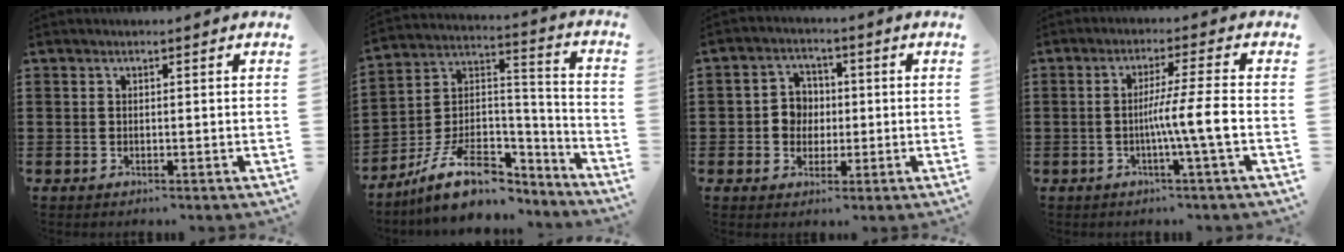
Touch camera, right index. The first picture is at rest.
{"total": 11.7, "force": [-7.7, 6.1, 6.4], "torque": [-0.134, 0.030, -0.142]}
{"total": 4.4, "force": [-0.2, 4.0, 1.8], "torque": [-0.049, 0.012, -0.007]}
{"total": 7.0, "force": [-1.5, -0.6, 6.9], "torque": [-0.118, -0.008, -0.030]}